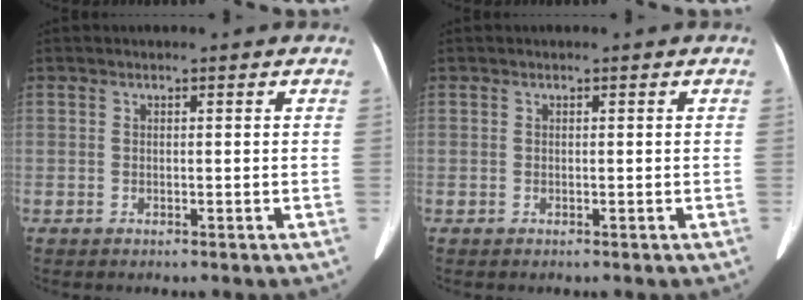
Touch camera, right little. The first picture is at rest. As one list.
[{"total": 0.0}]